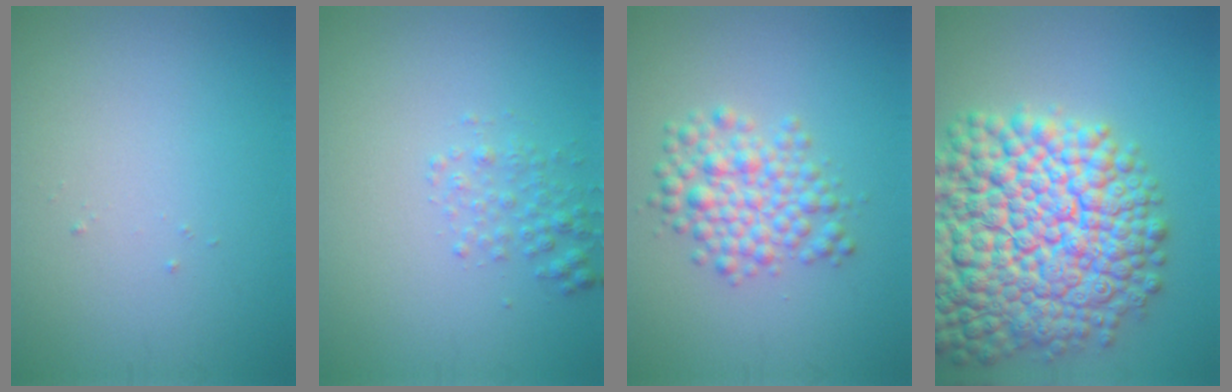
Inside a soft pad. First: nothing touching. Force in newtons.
{"total": 1.7, "press": 1.7, "slide": 0.1}
{"total": 4.1, "press": 4.1, "slide": 0.1}
{"total": 16.8, "press": 16.8, "slide": 0.7}